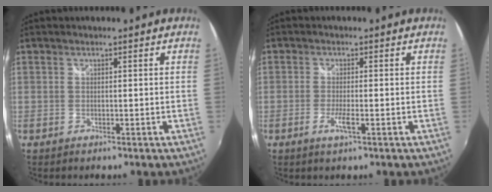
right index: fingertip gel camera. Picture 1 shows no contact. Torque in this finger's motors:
{"motor_torque": [0.28, 0.27, 0.22, 0.06]}